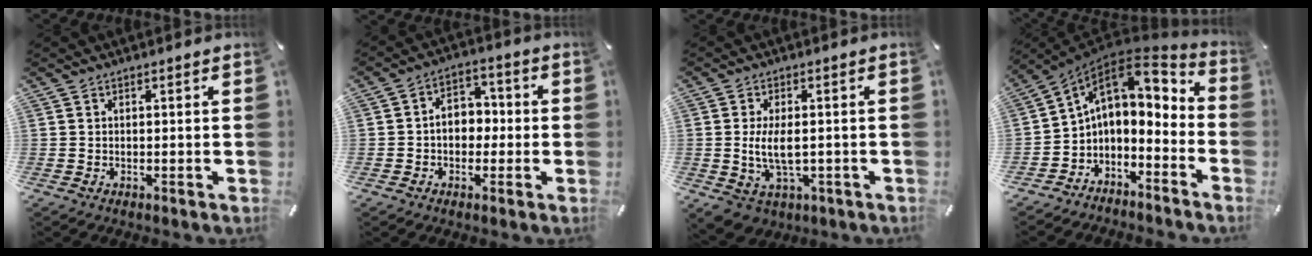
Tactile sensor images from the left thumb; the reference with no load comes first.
{"total": 6.7, "force": [-1.1, 5.3, 4.0], "torque": [-0.060, 0.016, -0.022]}
{"total": 8.7, "force": [-0.5, 5.8, 6.5], "torque": [-0.131, 0.003, -0.005]}
{"total": 9.7, "force": [2.7, 7.2, 6.0], "torque": [-0.088, -0.025, 0.051]}